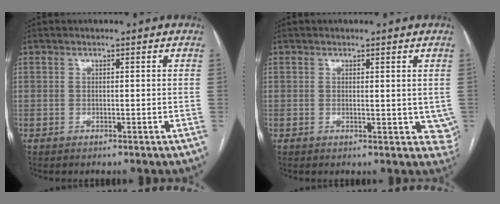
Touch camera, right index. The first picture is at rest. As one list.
[{"total": 3.6, "force": [0.4, 1.9, 3.1], "torque": [-0.025, -0.006, 0.006]}]